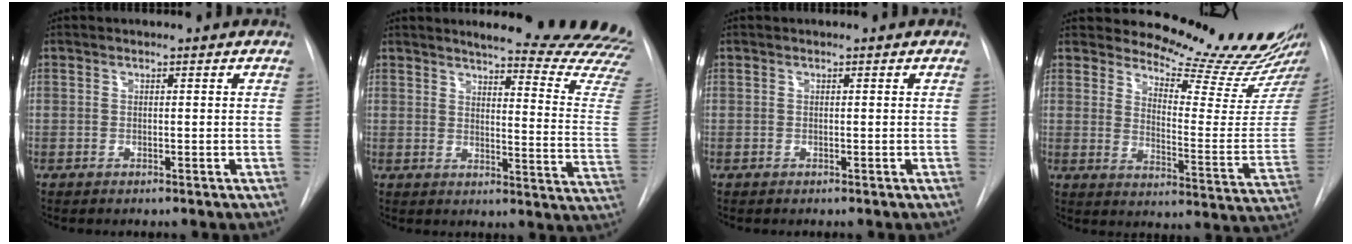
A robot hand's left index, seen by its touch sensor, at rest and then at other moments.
{"total": 23.5, "force": [21.9, 0.8, 8.6], "torque": [-0.108, -0.146, 0.236]}
{"total": 0.0}
{"total": 18.5, "force": [17.5, 1.5, 5.8], "torque": [-0.080, -0.119, 0.208]}